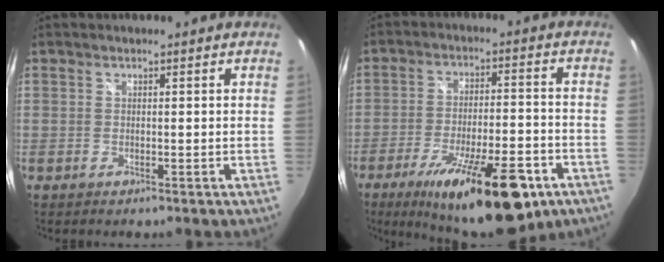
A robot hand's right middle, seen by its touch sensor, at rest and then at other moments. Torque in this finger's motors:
{"motor_torque": [1.30, -0.84, 1.05, 0.21]}